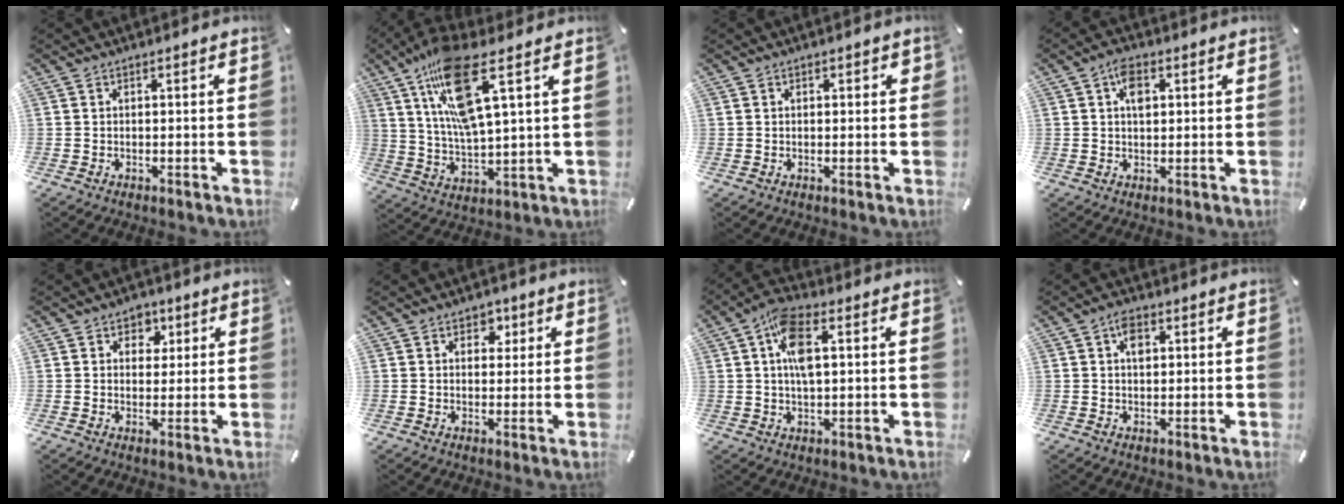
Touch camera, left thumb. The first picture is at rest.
{"total": 16.4, "force": [8.7, 4.1, 13.2], "torque": [-0.257, -0.028, 0.144]}
{"total": 0.7, "force": [0.1, 0.6, 0.3], "torque": [0.003, 0.002, -0.001]}
{"total": 4.7, "force": [1.4, 2.9, 3.4], "torque": [-0.056, 0.001, 0.020]}
{"total": 4.6, "force": [1.7, 4.0, 1.5], "torque": [-0.010, -0.003, 0.025]}
{"total": 3.8, "force": [1.6, 3.1, 1.6], "torque": [0.001, -0.007, 0.017]}
{"total": 8.9, "force": [2.0, 4.2, 7.6], "torque": [-0.146, 0.007, 0.034]}
{"total": 3.7, "force": [1.1, 2.4, 2.6], "torque": [-0.040, 0.002, 0.015]}